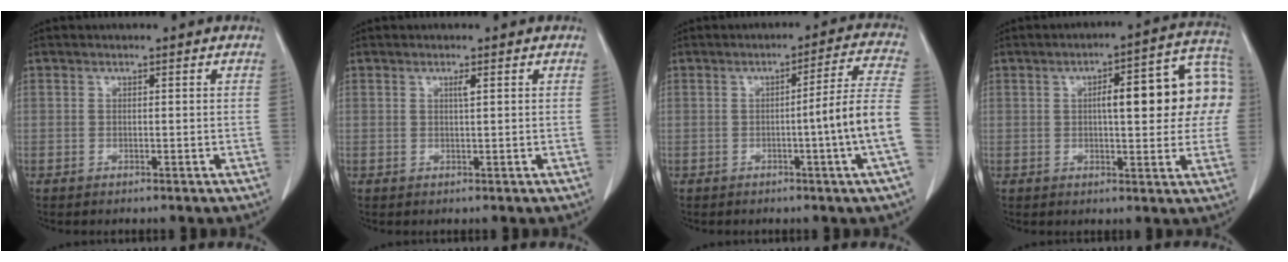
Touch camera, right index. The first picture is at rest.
{"total": 0.9, "force": [0.4, -0.1, 0.8], "torque": [-0.018, -0.001, 0.008]}
{"total": 9.9, "force": [-2.4, -2.3, 9.4], "torque": [-0.118, -0.001, -0.037]}
{"total": 15.3, "force": [2.0, 3.8, 14.7], "torque": [-0.186, 0.041, 0.023]}